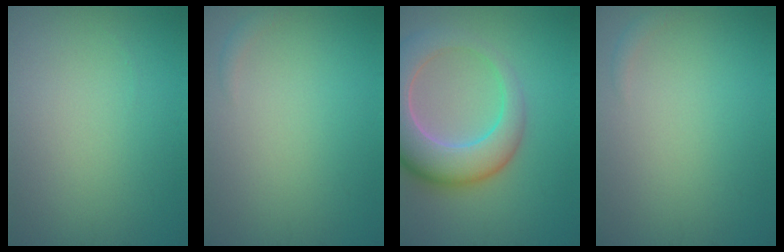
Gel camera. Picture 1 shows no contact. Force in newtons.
{"total": 0.6, "press": 0.6, "slide": 0.1}
{"total": 8.8, "press": 8.8, "slide": 1.0}
{"total": 0.6, "press": 0.6, "slide": 0.1}